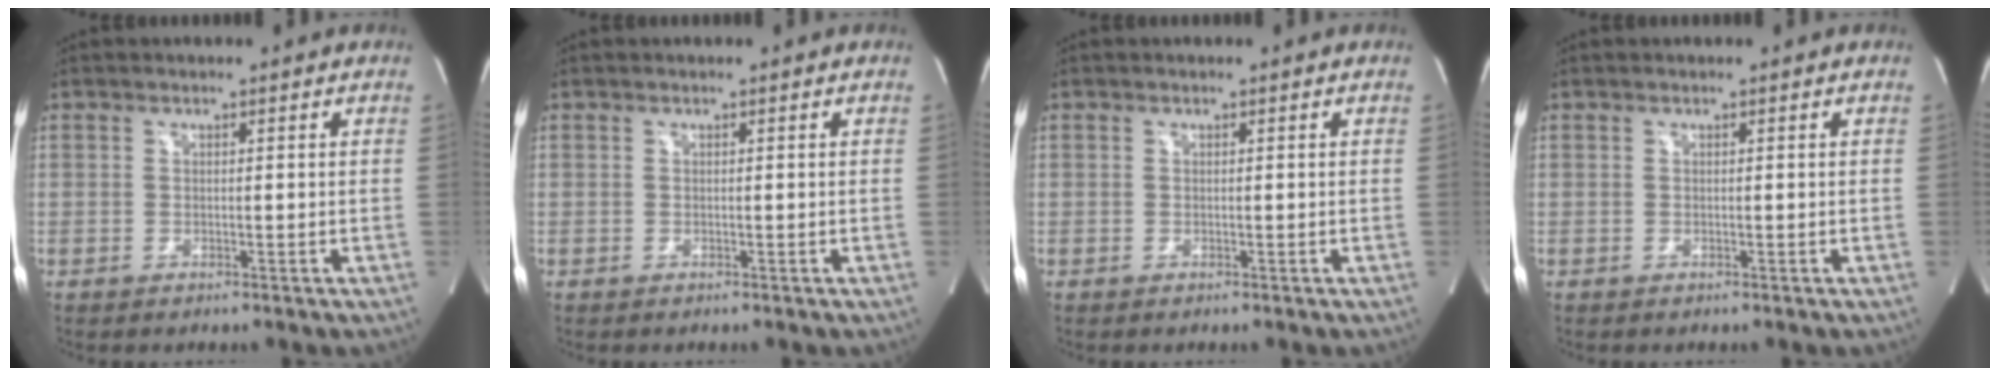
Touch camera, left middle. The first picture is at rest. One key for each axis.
{"total": 0.0}
{"total": 0.0}
{"total": 0.0}